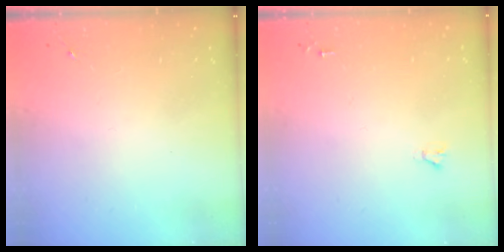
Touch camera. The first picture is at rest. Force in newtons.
{"total": 1.6, "press": 1.6, "slide": 0.1}